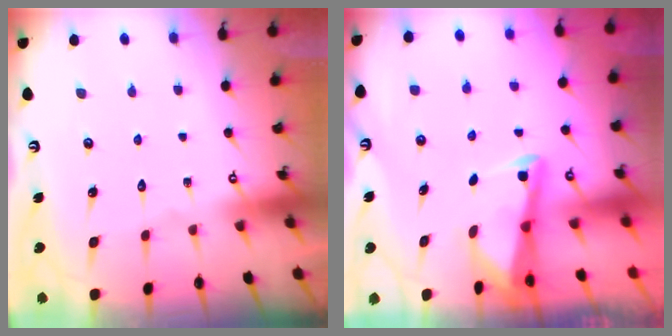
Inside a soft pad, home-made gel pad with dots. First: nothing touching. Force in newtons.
{"total": 3.0, "press": 2.9, "slide": 0.4}